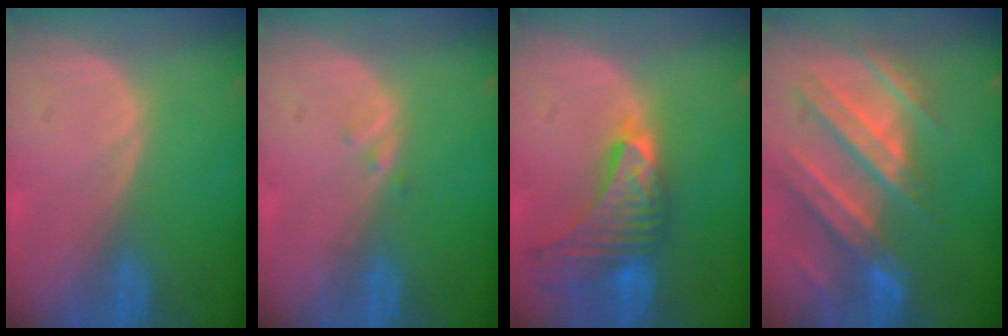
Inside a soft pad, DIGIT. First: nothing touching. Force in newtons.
{"total": 0.8, "press": 0.8, "slide": 0.1}
{"total": 9.3, "press": 8.3, "slide": 4.3}
{"total": 10.9, "press": 9.8, "slide": 4.9}